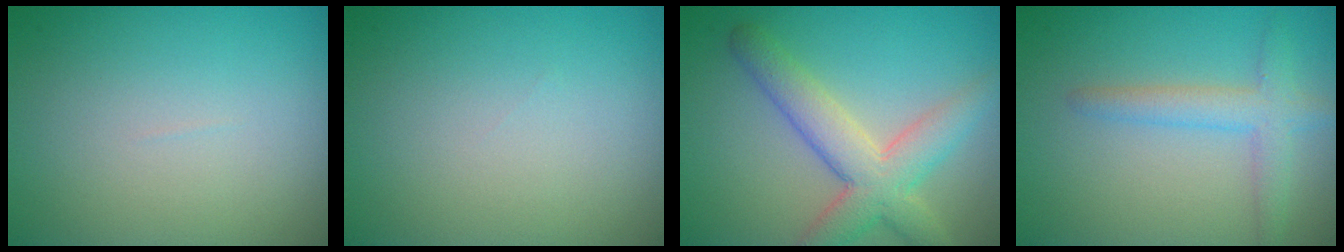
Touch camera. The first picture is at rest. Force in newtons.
{"total": 0.0}
{"total": 5.6, "press": 5.6, "slide": 0.2}
{"total": 2.8, "press": 2.8, "slide": 0.2}